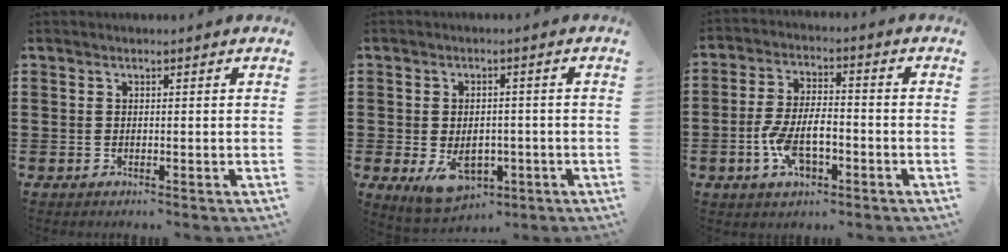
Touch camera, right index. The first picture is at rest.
{"total": 6.3, "force": [-2.1, 4.0, 4.4], "torque": [-0.071, 0.001, -0.039]}
{"total": 7.9, "force": [-2.7, 3.8, 6.4], "torque": [-0.132, 0.005, -0.052]}